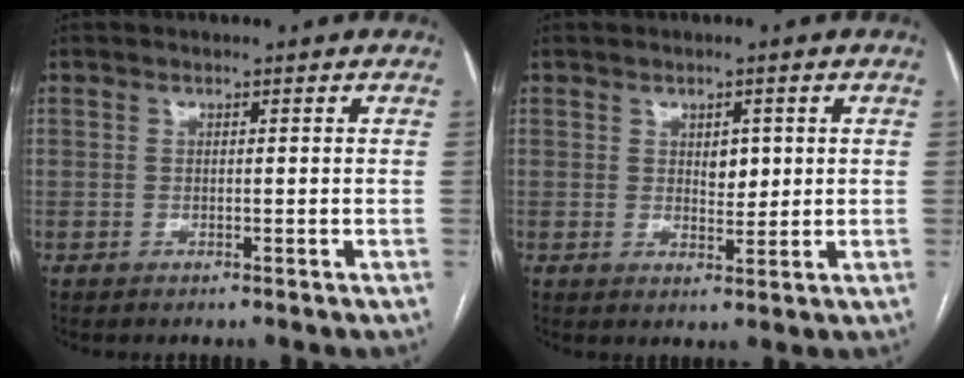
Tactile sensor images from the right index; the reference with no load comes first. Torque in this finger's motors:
{"motor_torque": [0.01, 0.01, 0.01, 0.03]}